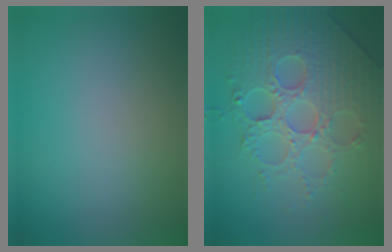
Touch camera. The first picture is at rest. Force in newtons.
{"total": 7.7, "press": 6.1, "slide": 4.6}